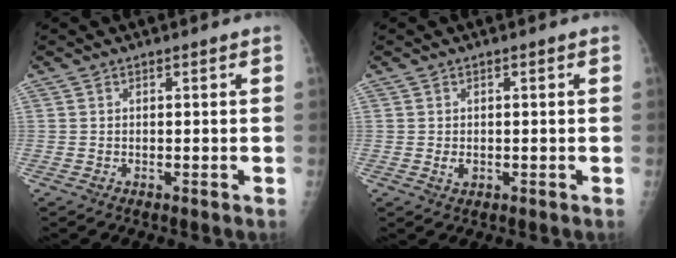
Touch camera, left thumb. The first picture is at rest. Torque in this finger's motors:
{"motor_torque": [0.39, 0.56, 0.41, 0.26, 0.00]}